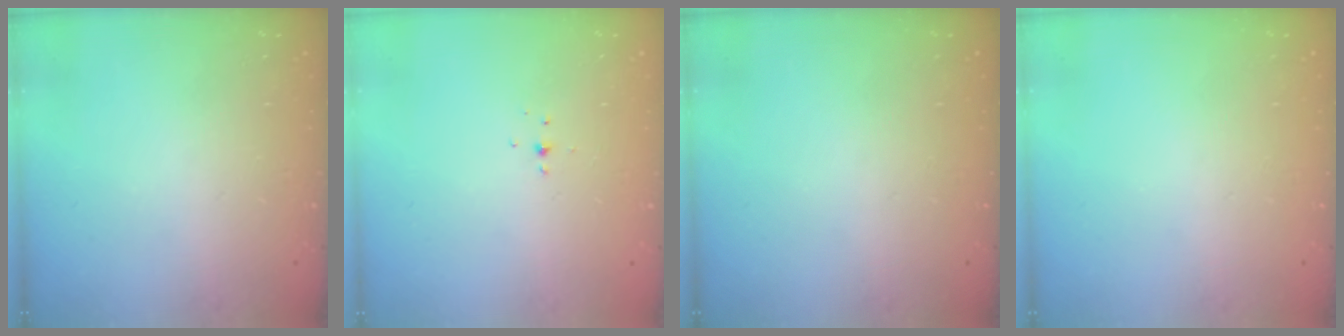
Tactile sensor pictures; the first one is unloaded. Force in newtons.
{"total": 3.2, "press": 3.1, "slide": 0.8}
{"total": 0.0}
{"total": 0.0}